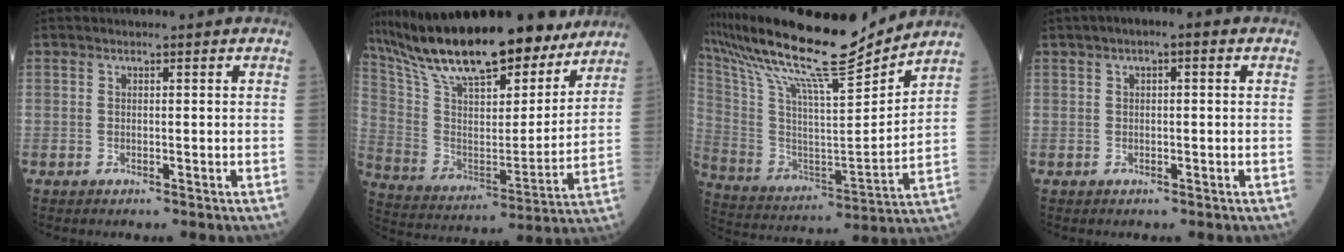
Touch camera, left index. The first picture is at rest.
{"total": 26.7, "force": [21.9, 6.5, 13.8], "torque": [-0.245, 0.005, 0.355]}
{"total": 22.7, "force": [20.1, 0.5, 10.6], "torque": [-0.220, -0.029, 0.343]}
{"total": 2.8, "force": [1.0, 0.9, 2.5], "torque": [-0.036, 0.016, 0.012]}